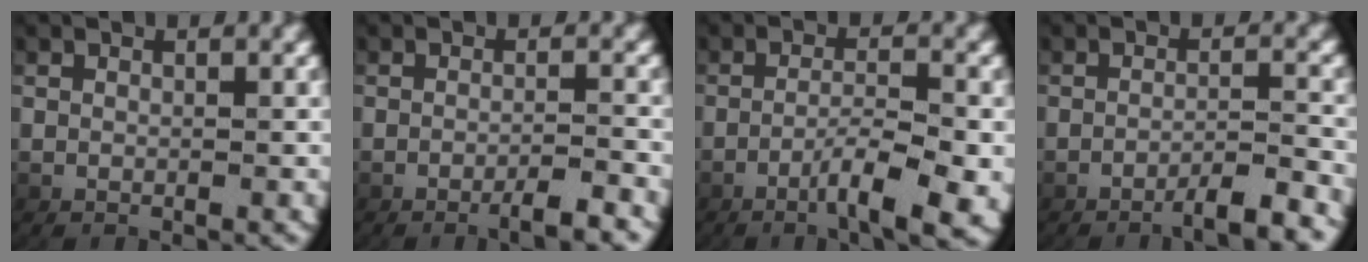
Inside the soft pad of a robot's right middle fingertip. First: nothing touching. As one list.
[{"total": 2.5, "force": [-2.0, 0.2, 1.5], "torque": [-0.022, 0.006, -0.037]}, {"total": 4.7, "force": [-2.0, 0.7, 4.2], "torque": [-0.069, -0.003, -0.030]}, {"total": 3.1, "force": [-2.5, 0.1, 1.9], "torque": [-0.027, 0.003, -0.045]}]